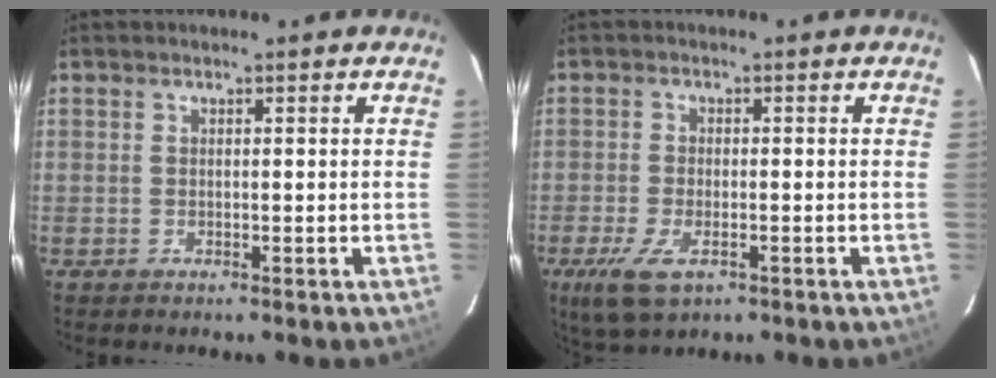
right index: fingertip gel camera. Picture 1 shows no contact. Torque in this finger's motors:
{"motor_torque": [0.59, -0.55, 0.38, 0.09]}